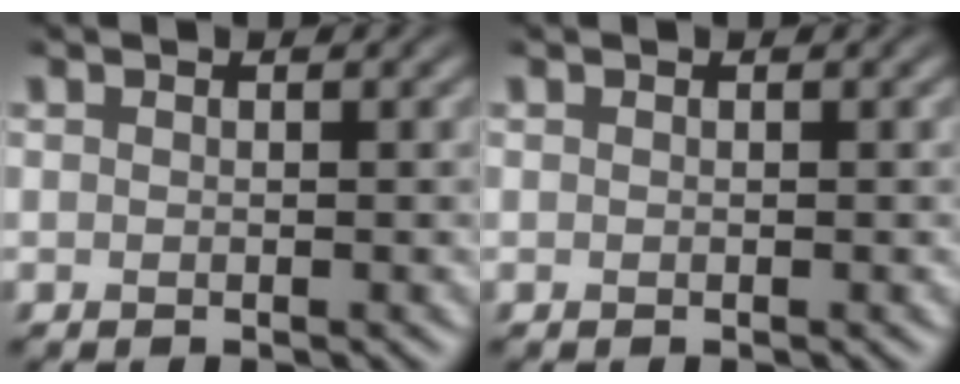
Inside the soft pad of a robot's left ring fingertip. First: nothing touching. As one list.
[{"total": 0.0}]